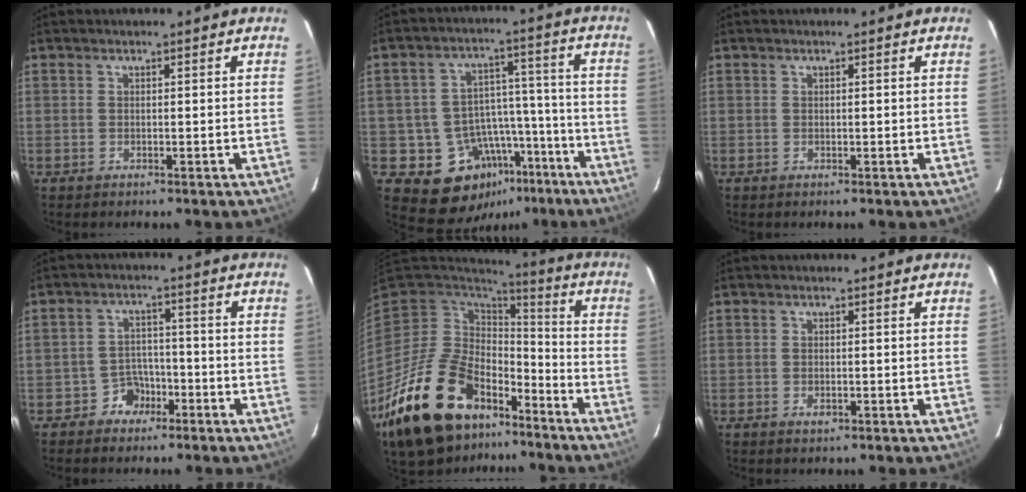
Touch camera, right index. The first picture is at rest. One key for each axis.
{"total": 14.7, "fx": -8.9, "fy": 10.8, "fz": 4.8, "tx": -0.089, "ty": 0.056, "tz": -0.102}
{"total": 0.0}
{"total": 4.7, "fx": -3.1, "fy": 3.4, "fz": 0.4, "tx": -0.012, "ty": 0.021, "tz": -0.053}
{"total": 25.8, "fx": -16.1, "fy": 14.5, "fz": 14.0, "tx": -0.281, "ty": -0.004, "tz": -0.246}
{"total": 1.2, "fx": -0.4, "fy": 0.7, "fz": 0.9, "tx": -0.014, "ty": 0.001, "tz": -0.004}